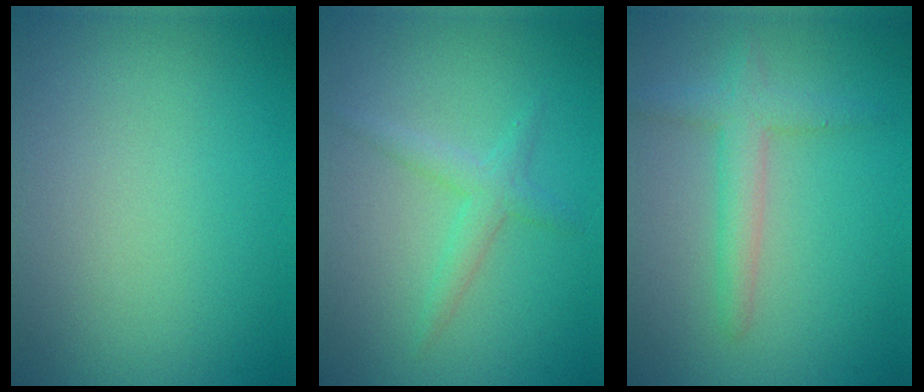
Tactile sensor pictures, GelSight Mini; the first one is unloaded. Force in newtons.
{"total": 1.9, "press": 1.9, "slide": 0.1}
{"total": 2.6, "press": 2.6, "slide": 0.2}